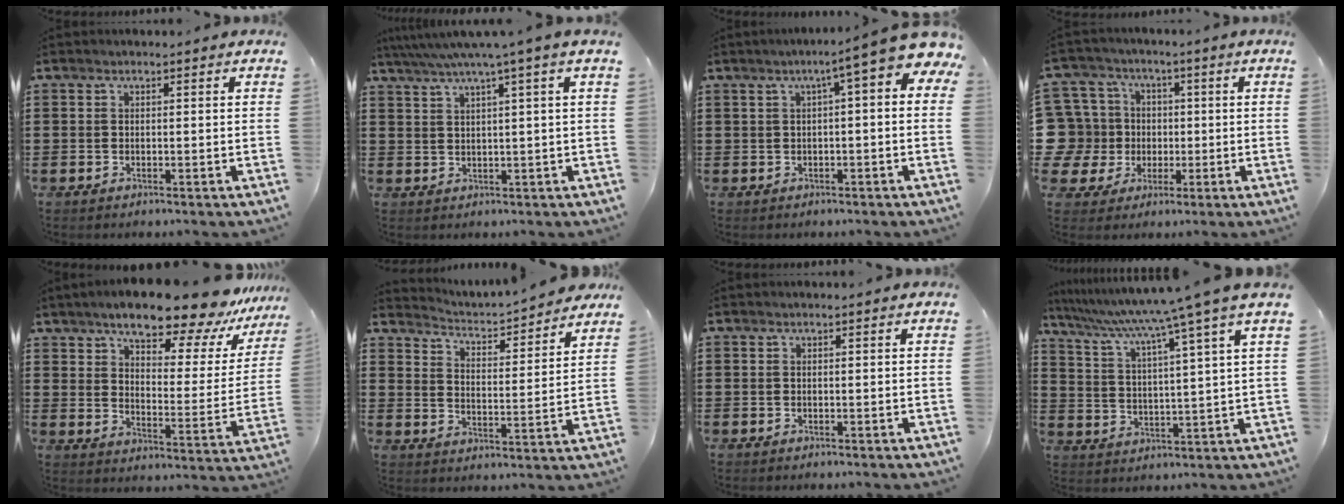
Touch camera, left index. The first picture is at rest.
{"total": 3.7, "force": [2.1, -0.4, 3.0], "torque": [-0.064, -0.005, 0.033]}
{"total": 5.6, "force": [2.6, 0.4, 5.0], "torque": [-0.087, -0.015, 0.036]}
{"total": 9.2, "force": [-0.1, 9.0, 1.8], "torque": [-0.100, 0.002, 0.001]}
{"total": 12.5, "force": [10.5, 2.6, 6.3], "torque": [-0.120, -0.059, 0.177]}
{"total": 2.9, "force": [2.9, 0.0, 0.2], "torque": [-0.026, -0.034, 0.039]}
{"total": 0.0}
{"total": 7.6, "force": [5.9, -1.7, 4.4], "torque": [-0.109, -0.043, 0.089]}